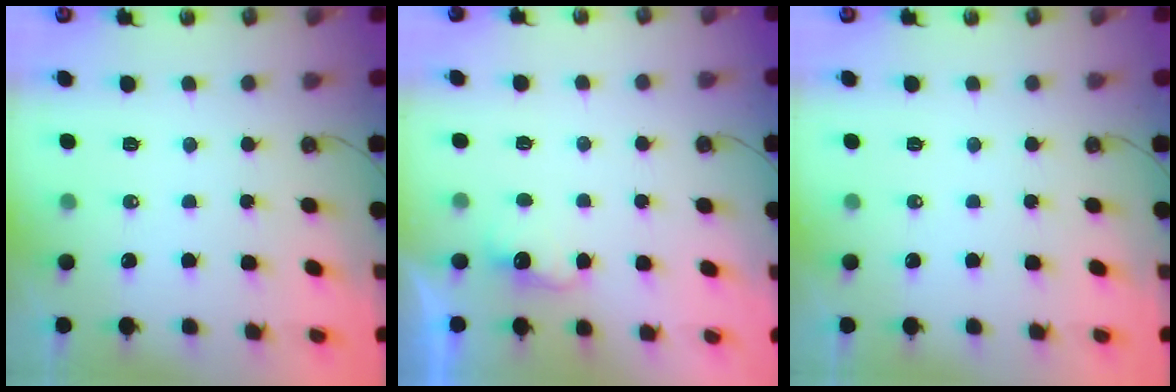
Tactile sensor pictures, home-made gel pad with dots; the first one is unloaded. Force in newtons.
{"total": 2.7, "press": 2.6, "slide": 0.9}
{"total": 0.0}